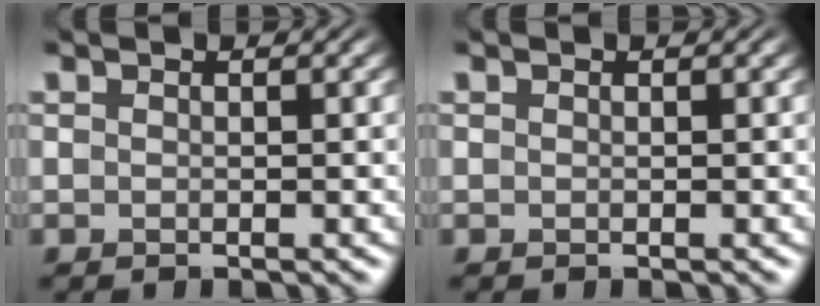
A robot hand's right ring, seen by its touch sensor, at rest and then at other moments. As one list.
[{"total": 0.0}]